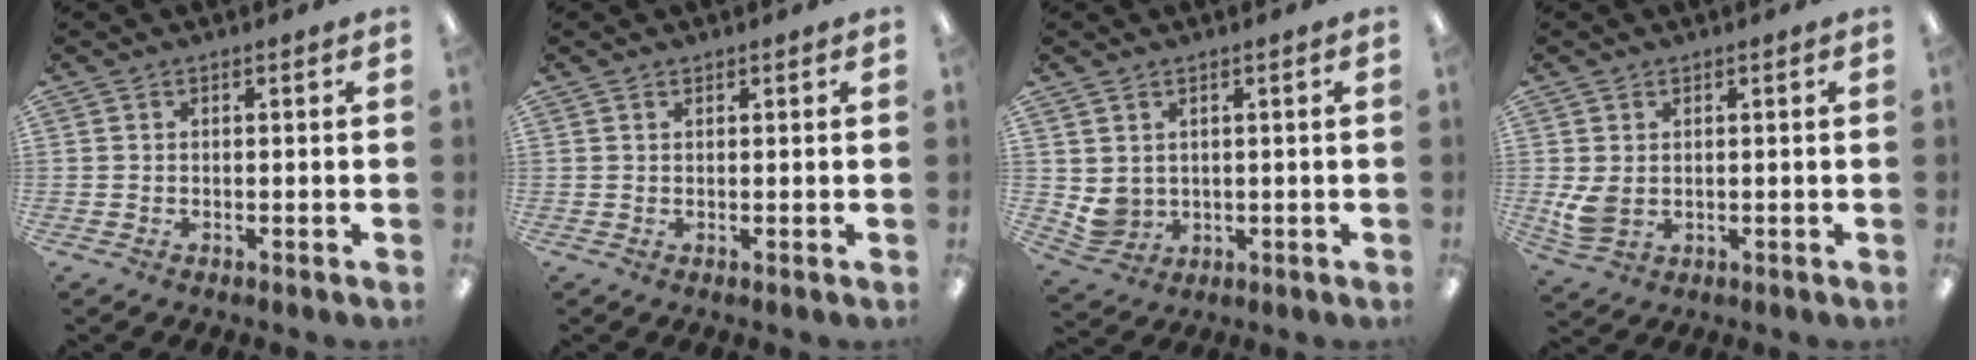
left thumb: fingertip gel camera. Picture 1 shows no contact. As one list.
[{"total": 0.7, "force": [0.5, 0.3, 0.2], "torque": [-0.005, 0.002, 0.010]}, {"total": 4.5, "force": [2.0, 3.9, 1.3], "torque": [-0.033, -0.009, 0.039]}, {"total": 4.9, "force": [0.6, 3.7, 3.2], "torque": [-0.062, -0.001, 0.014]}]